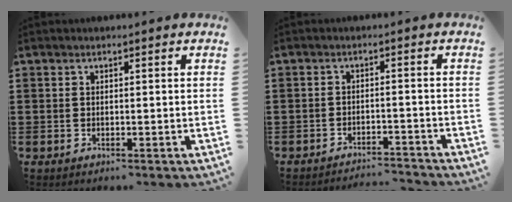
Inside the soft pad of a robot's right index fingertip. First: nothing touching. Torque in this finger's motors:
{"motor_torque": [0.06, -0.01, 0.03, 0.00]}